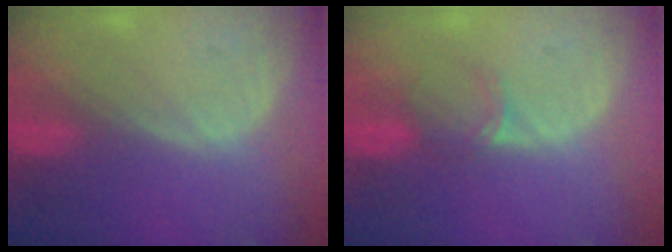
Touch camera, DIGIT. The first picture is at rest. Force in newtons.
{"total": 2.5, "press": 2.0, "slide": 1.4}